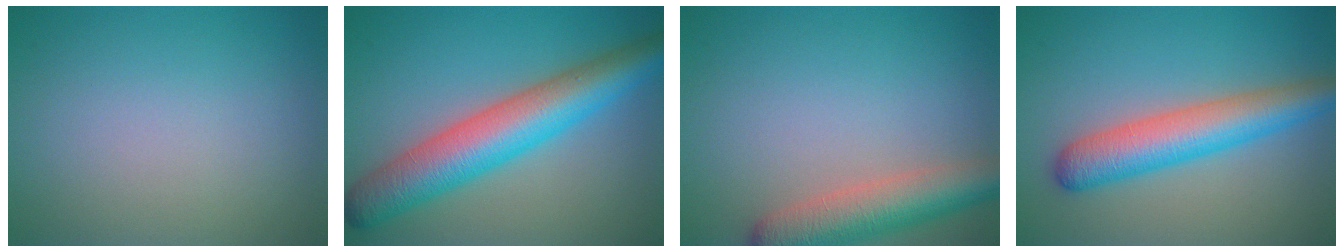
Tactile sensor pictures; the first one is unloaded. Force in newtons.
{"total": 8.7, "press": 8.7, "slide": 0.1}
{"total": 5.7, "press": 5.6, "slide": 0.3}
{"total": 6.2, "press": 6.2, "slide": 0.1}